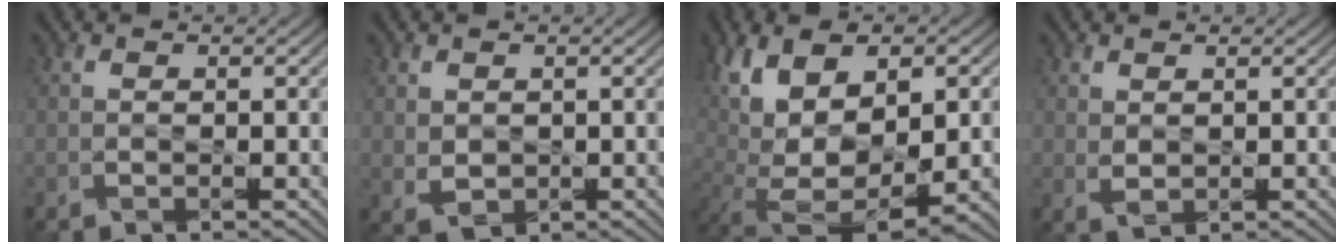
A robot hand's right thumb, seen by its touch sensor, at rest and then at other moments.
{"total": 2.2, "force": [0.7, 1.8, 1.0], "torque": [-0.031, -0.007, 0.017]}
{"total": 13.7, "force": [1.2, 6.9, 11.8], "torque": [-0.223, -0.008, 0.038]}
{"total": 1.2, "force": [0.8, 0.6, 0.7], "torque": [-0.018, -0.005, 0.018]}